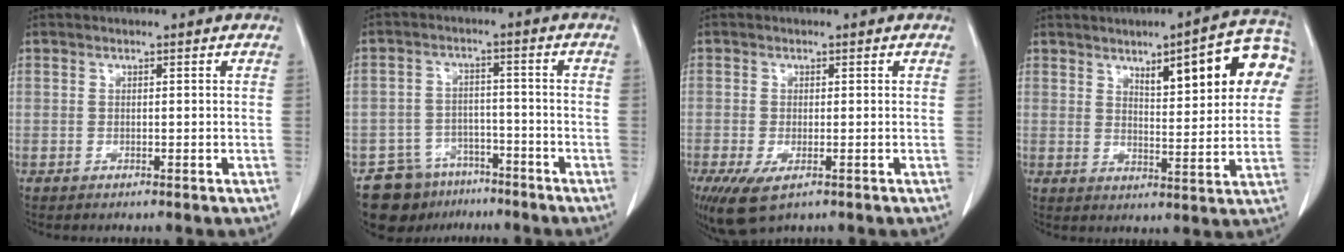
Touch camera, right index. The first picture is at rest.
{"total": 8.6, "force": [-6.4, 5.6, 0.9], "torque": [-0.009, 0.024, -0.100]}
{"total": 6.5, "force": [-3.4, 2.8, 4.7], "torque": [-0.089, -0.018, -0.055]}
{"total": 14.3, "force": [5.6, 3.1, 12.8], "torque": [-0.164, 0.021, 0.072]}